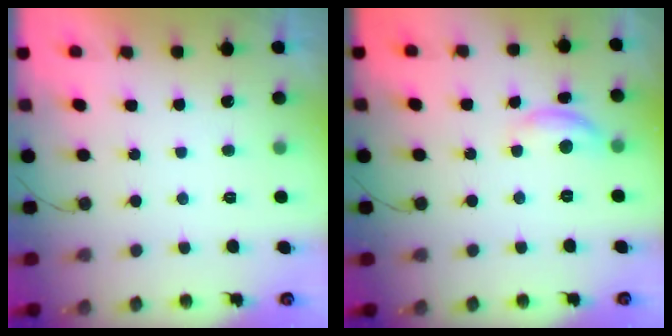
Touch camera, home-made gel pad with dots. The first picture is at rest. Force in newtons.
{"total": 7.9, "press": 7.9, "slide": 0.3}